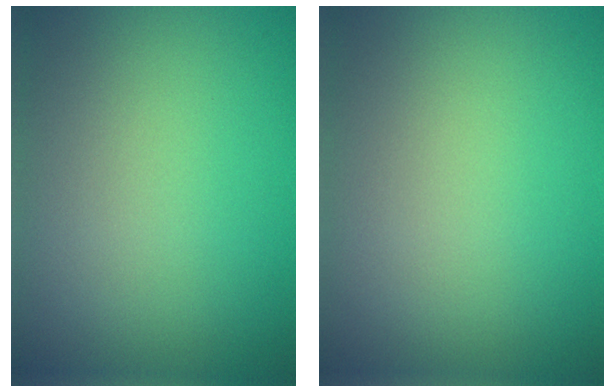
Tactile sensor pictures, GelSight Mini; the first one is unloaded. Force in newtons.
{"total": 0.0}